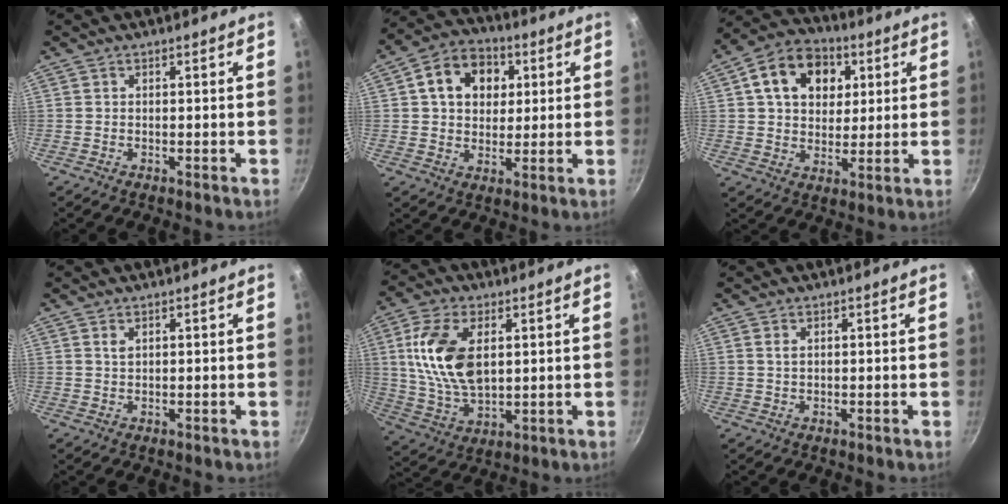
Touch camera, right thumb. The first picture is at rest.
{"total": 12.2, "force": [3.4, 9.4, 7.0], "torque": [-0.087, 0.011, 0.044]}
{"total": 14.5, "force": [4.7, 10.8, 8.5], "torque": [-0.111, 0.008, 0.066]}
{"total": 1.1, "force": [0.6, 0.5, 0.7], "torque": [-0.013, -0.002, 0.013]}
{"total": 14.8, "force": [3.2, 8.3, 11.8], "torque": [-0.217, -0.013, 0.068]}
{"total": 1.1, "force": [0.5, 0.6, 0.9], "torque": [-0.018, 0.001, 0.009]}